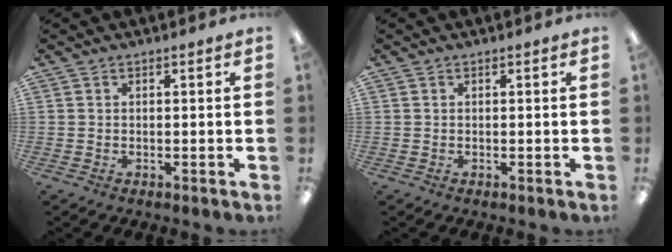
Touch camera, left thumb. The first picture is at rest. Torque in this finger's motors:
{"motor_torque": [0.00, 0.02, -0.11, 0.06, 0.00]}